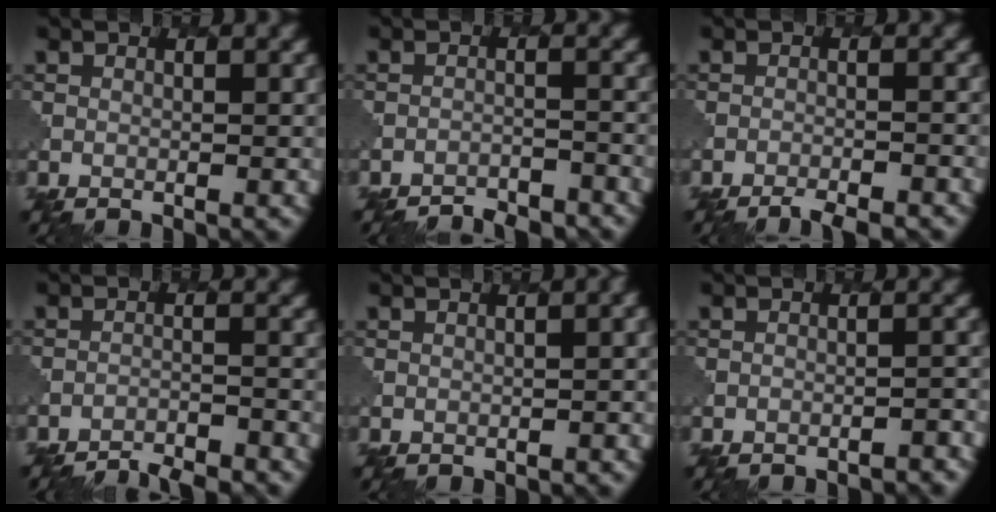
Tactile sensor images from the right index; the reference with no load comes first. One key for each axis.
{"total": 4.1, "fx": -4.0, "fy": 0.7, "fz": 0.5, "tx": -0.001, "ty": -0.002, "tz": -0.052}
{"total": 3.7, "fx": -3.4, "fy": 0.7, "fz": 1.5, "tx": -0.019, "ty": -0.005, "tz": -0.049}
{"total": 5.2, "fx": -5.1, "fy": 0.8, "fz": 1.0, "tx": -0.016, "ty": -0.008, "tz": -0.071}
{"total": 2.9, "fx": -0.7, "fy": 1.2, "fz": 2.6, "tx": -0.010, "ty": 0.005, "tz": -0.003}
{"total": 3.5, "fx": -3.3, "fy": 0.7, "fz": 1.1, "tx": -0.006, "ty": 0.017, "tz": -0.037}